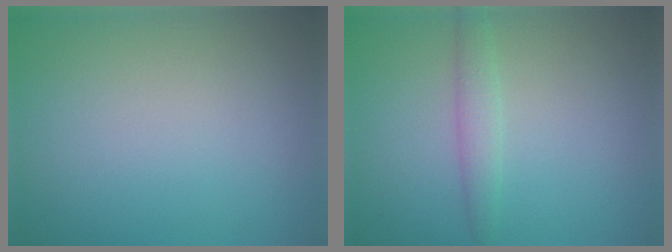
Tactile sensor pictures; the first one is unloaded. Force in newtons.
{"total": 1.8, "press": 1.8, "slide": 0.0}